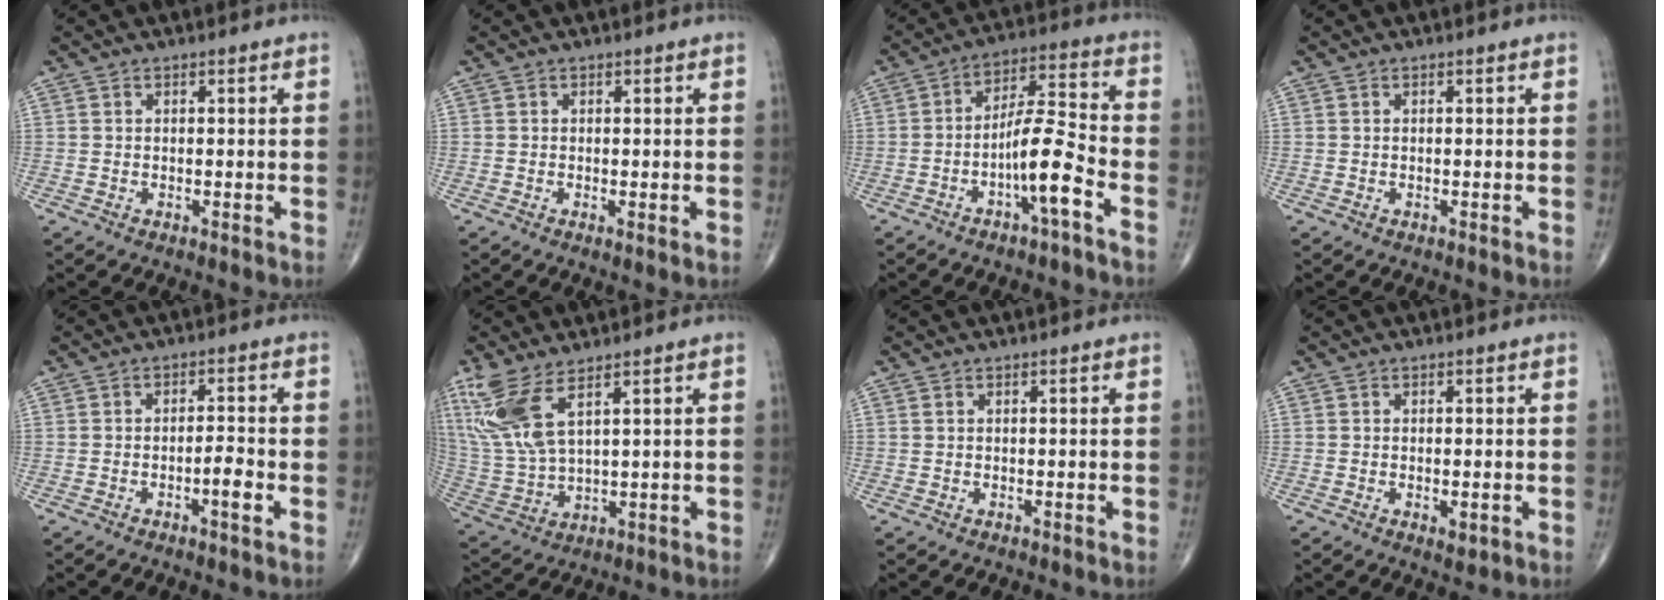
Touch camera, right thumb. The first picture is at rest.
{"total": 0.7, "force": [-0.1, 0.2, 0.7], "torque": [-0.015, -0.004, -0.004]}
{"total": 11.8, "force": [-5.2, 1.8, 10.5], "torque": [-0.194, 0.047, -0.093]}
{"total": 0.0}
{"total": 3.5, "force": [-1.5, 0.7, 3.1], "torque": [-0.051, 0.009, -0.028]}
{"total": 12.0, "force": [6.5, 4.2, 9.2], "torque": [-0.221, -0.023, 0.150]}
{"total": 0.0}
{"total": 1.9, "force": [-0.5, 0.9, 1.6], "torque": [-0.021, -0.004, -0.005]}